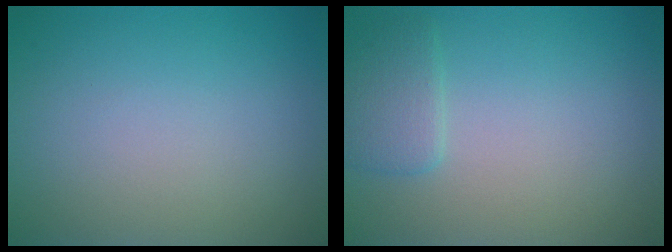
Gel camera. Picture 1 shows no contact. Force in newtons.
{"total": 1.9, "press": 1.9, "slide": 0.1}